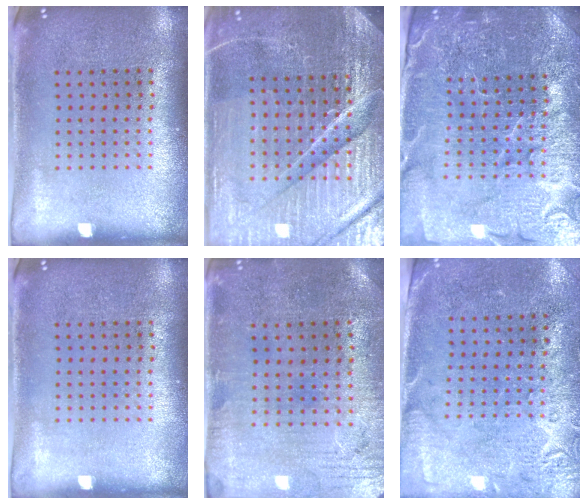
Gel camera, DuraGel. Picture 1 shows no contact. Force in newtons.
{"total": 6.0, "press": 5.4, "slide": 2.6}
{"total": 5.2, "press": 4.9, "slide": 1.9}
{"total": 0.0}
{"total": 0.6, "press": 0.4, "slide": 0.5}
{"total": 2.7, "press": 2.3, "slide": 1.4}